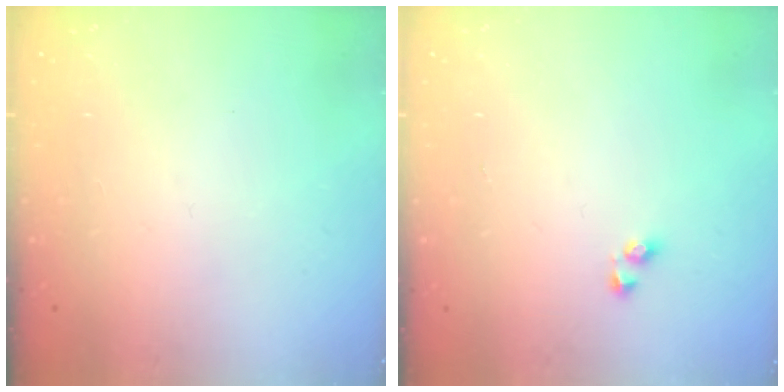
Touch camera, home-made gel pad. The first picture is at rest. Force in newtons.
{"total": 2.9, "press": 2.7, "slide": 1.1}